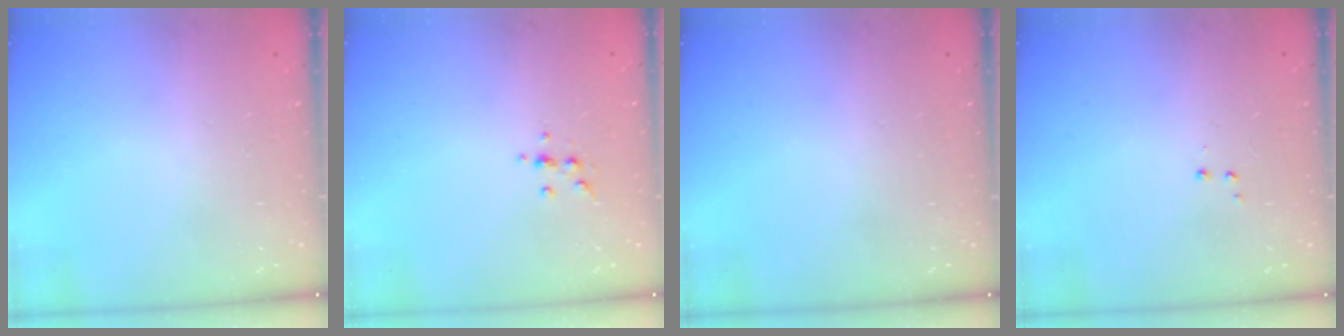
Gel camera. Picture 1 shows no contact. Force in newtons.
{"total": 3.6, "press": 3.5, "slide": 0.9}
{"total": 0.0}
{"total": 2.8, "press": 2.7, "slide": 0.5}